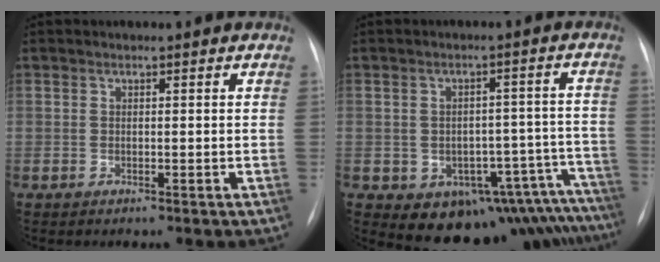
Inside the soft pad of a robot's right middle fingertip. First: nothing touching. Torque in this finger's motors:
{"motor_torque": [1.16, -0.98, 0.23, 0.07]}